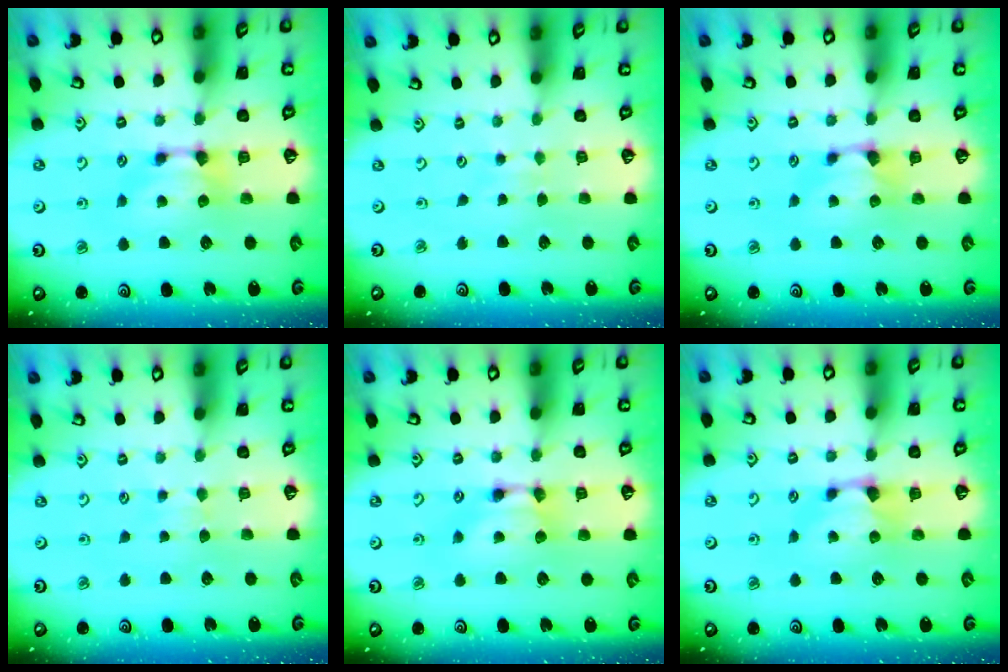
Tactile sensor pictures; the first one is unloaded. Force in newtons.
{"total": 3.8, "press": 3.8, "slide": 0.4}
{"total": 0.0}
{"total": 2.5, "press": 2.5, "slide": 0.3}
{"total": 1.5, "press": 1.5, "slide": 0.2}
{"total": 0.8, "press": 0.3, "slide": 0.7}